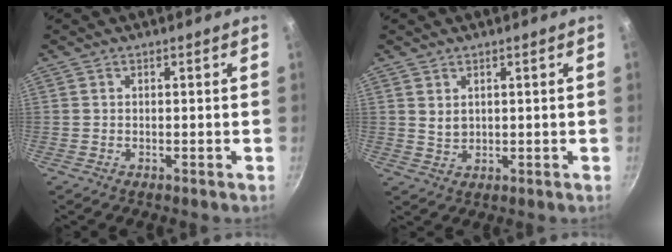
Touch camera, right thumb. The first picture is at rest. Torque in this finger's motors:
{"motor_torque": [0.00, 0.00, -0.03, -0.02, 0.00]}